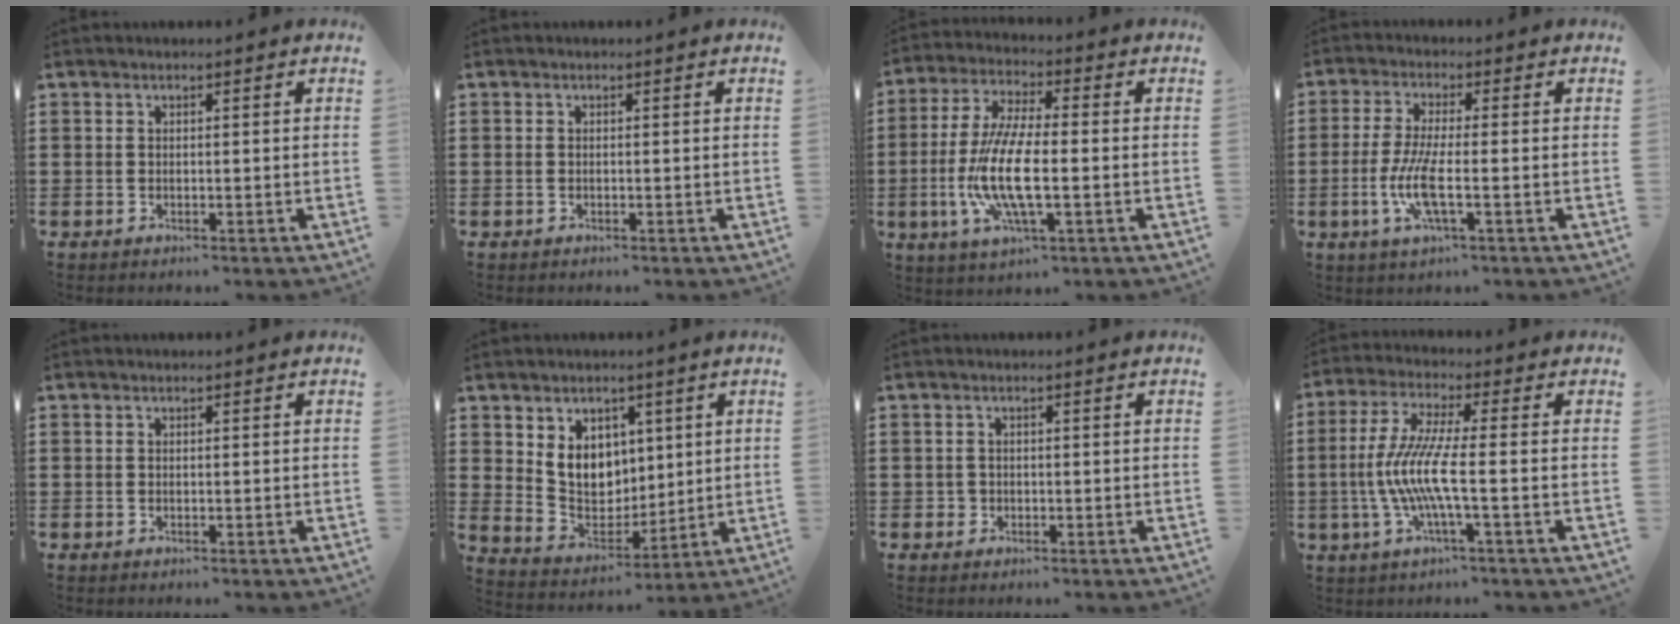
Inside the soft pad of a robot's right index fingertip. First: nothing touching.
{"total": 0.0}
{"total": 10.9, "force": [-2.5, 3.1, 10.1], "torque": [-0.231, -0.019, -0.053]}
{"total": 7.2, "force": [-1.8, 1.5, 6.8], "torque": [-0.148, -0.015, -0.039]}
{"total": 0.0}
{"total": 7.5, "force": [2.9, 6.2, 3.2], "torque": [-0.073, 0.000, 0.055]}
{"total": 0.9, "force": [-0.2, 0.8, 0.2], "torque": [-0.007, 0.003, -0.006]}
{"total": 8.6, "force": [-1.9, 0.4, 8.4], "torque": [-0.195, -0.022, -0.049]}